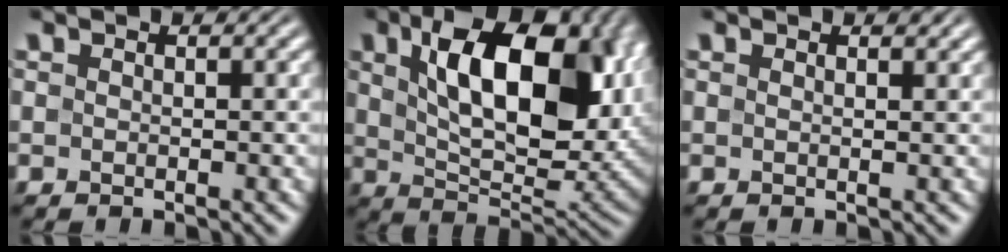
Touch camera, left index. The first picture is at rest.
{"total": 13.9, "force": [3.7, 7.4, 11.2], "torque": [-0.171, -0.004, 0.072]}
{"total": 0.9, "force": [0.7, 0.2, 0.6], "torque": [-0.006, 0.000, 0.006]}